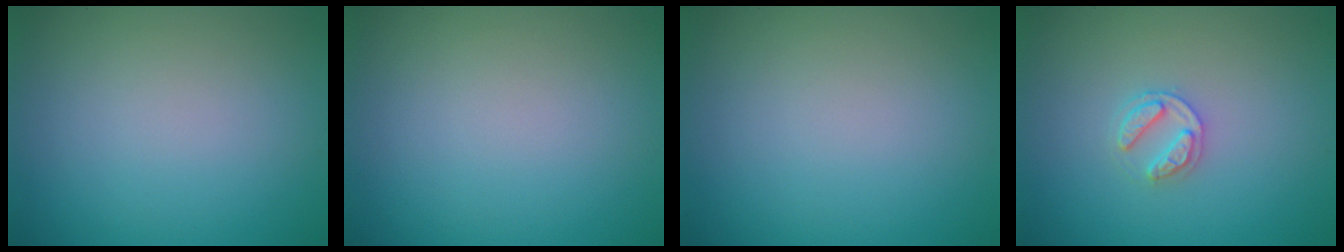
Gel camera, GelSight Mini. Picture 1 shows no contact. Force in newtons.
{"total": 0.0}
{"total": 0.0}
{"total": 2.0, "press": 2.0, "slide": 0.3}